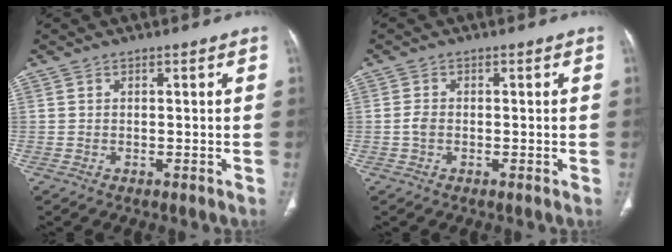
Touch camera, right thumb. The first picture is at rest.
{"total": 1.5, "force": [-0.4, 0.9, 1.1], "torque": [-0.026, 0.000, -0.009]}